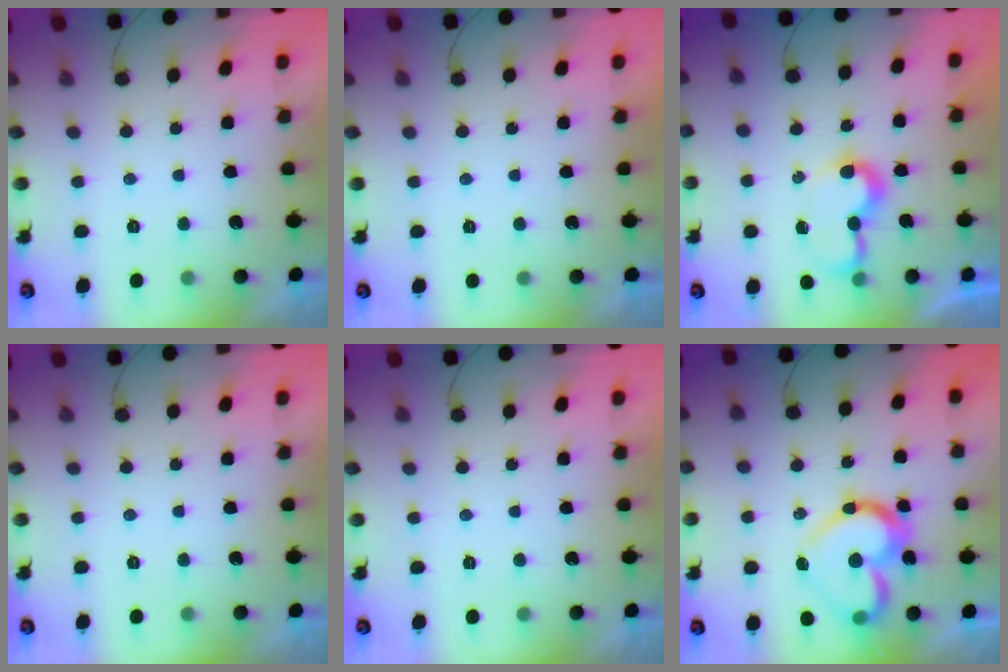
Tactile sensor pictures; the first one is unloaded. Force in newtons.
{"total": 1.8, "press": 1.8, "slide": 0.0}
{"total": 7.6, "press": 7.6, "slide": 0.6}
{"total": 0.0}
{"total": 1.7, "press": 1.7, "slide": 0.1}
{"total": 17.8, "press": 17.7, "slide": 1.7}